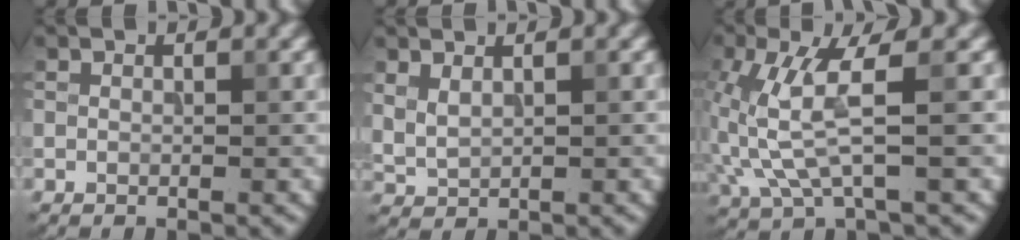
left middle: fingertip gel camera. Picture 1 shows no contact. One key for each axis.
{"total": 1.5, "fx": 1.0, "fy": 0.6, "fz": 1.0, "tx": -0.032, "ty": 0.000, "tz": 0.026}
{"total": 5.0, "fx": 0.2, "fy": 0.9, "fz": 4.9, "tx": -0.129, "ty": -0.001, "tz": 0.010}